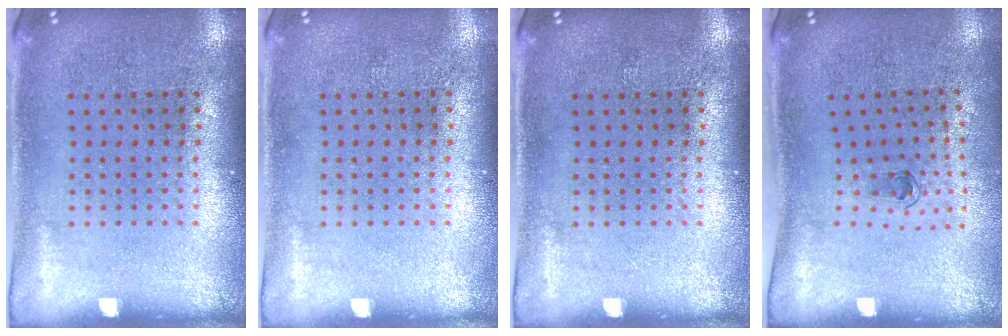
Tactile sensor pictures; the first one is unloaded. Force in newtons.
{"total": 0.0}
{"total": 0.0}
{"total": 0.6, "press": 0.3, "slide": 0.6}